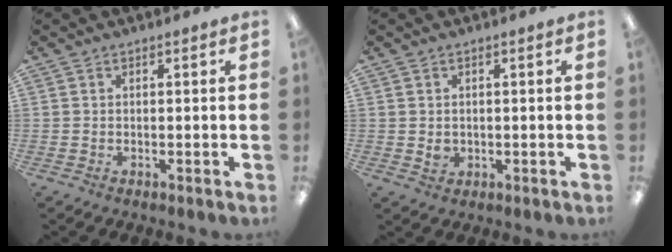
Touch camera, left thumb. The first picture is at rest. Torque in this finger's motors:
{"motor_torque": [-0.20, 0.10, 0.11, -0.14, 0.00]}